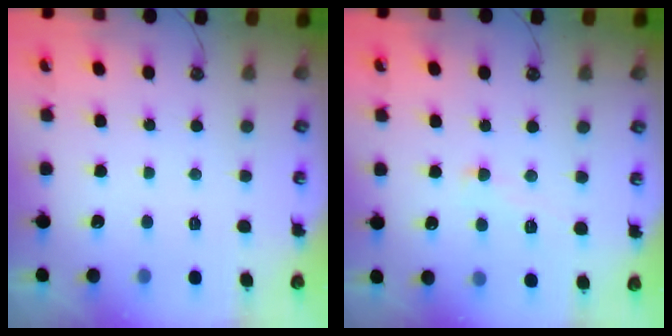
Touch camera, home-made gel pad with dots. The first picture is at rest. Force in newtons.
{"total": 1.9, "press": 1.9, "slide": 0.4}